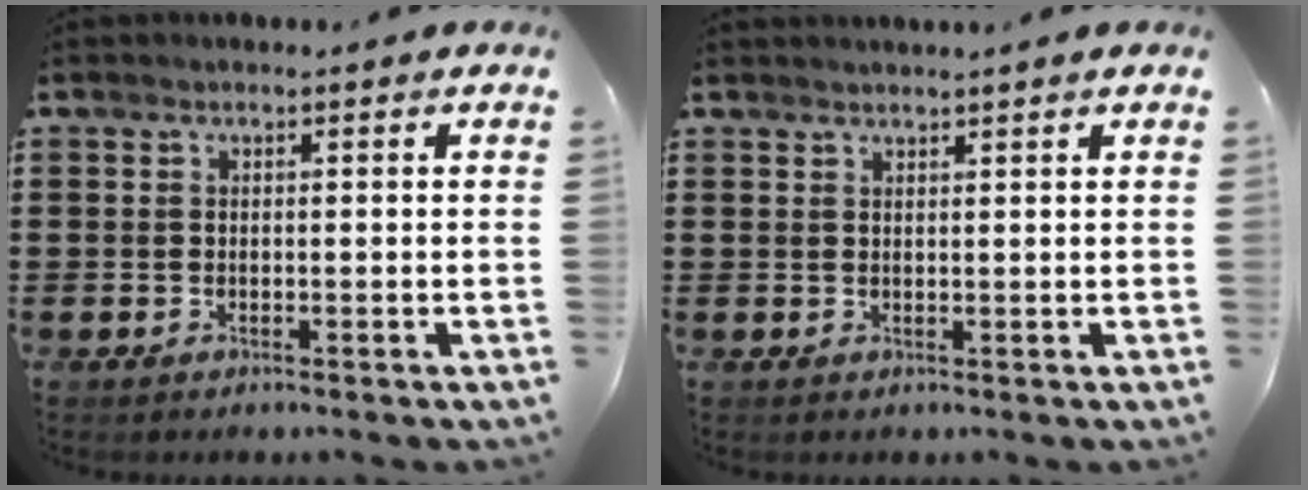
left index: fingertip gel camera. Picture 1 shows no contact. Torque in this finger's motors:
{"motor_torque": [-1.59, 0.55, -0.01, 0.09]}